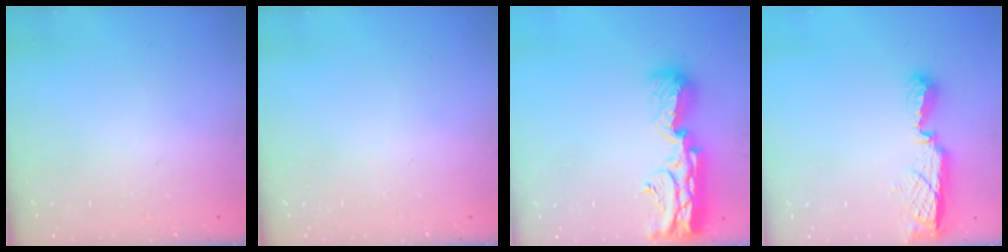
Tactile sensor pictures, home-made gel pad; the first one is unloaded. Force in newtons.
{"total": 0.0}
{"total": 20.1, "press": 19.4, "slide": 5.5}
{"total": 7.6, "press": 7.6, "slide": 0.2}